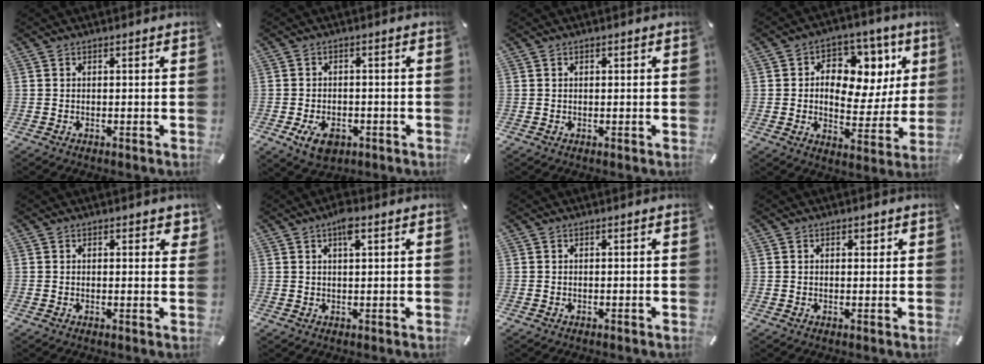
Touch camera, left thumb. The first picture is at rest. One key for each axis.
{"total": 5.9, "fx": -2.5, "fy": 3.9, "fz": 3.6, "tx": -0.065, "ty": 0.008, "tz": -0.048}
{"total": 0.5, "fx": 0.1, "fy": 0.4, "fz": 0.4, "tx": -0.007, "ty": 0.002, "tz": 0.001}
{"total": 11.2, "fx": 3.5, "fy": 8.8, "fz": 6.0, "tx": -0.071, "ty": -0.037, "tz": 0.062}
{"total": 1.7, "fx": 1.0, "fy": 1.0, "fz": 0.9, "tx": -0.004, "ty": -0.001, "tz": 0.014}
{"total": 3.9, "fx": 2.0, "fy": 1.2, "fz": 3.1, "tx": -0.059, "ty": 0.003, "tz": 0.031}
{"total": 0.0}
{"total": 1.5, "fx": 0.7, "fy": 1.0, "fz": 0.9, "tx": -0.010, "ty": 0.002, "tz": 0.009}